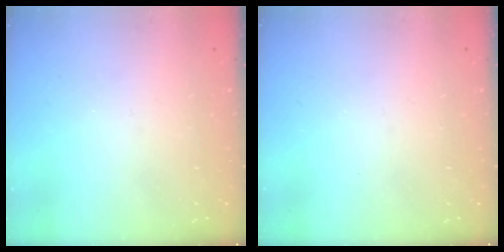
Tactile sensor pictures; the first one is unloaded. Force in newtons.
{"total": 0.0}